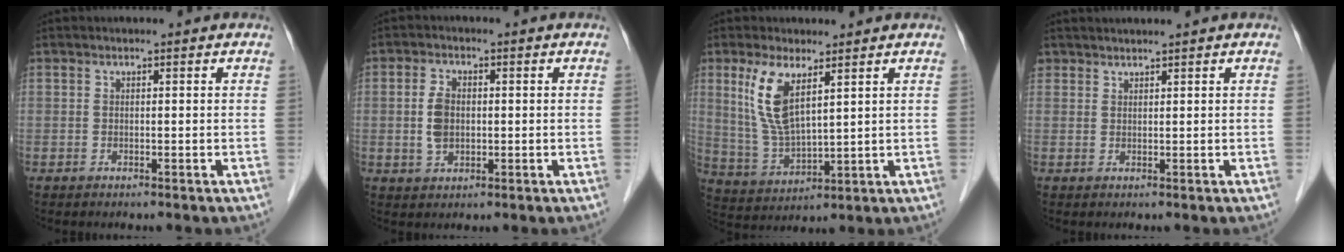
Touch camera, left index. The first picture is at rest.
{"total": 4.3, "force": [-0.1, 2.6, 3.4], "torque": [-0.077, 0.006, 0.002]}
{"total": 8.3, "force": [4.0, 2.1, 7.0], "torque": [-0.157, -0.003, 0.088]}
{"total": 1.4, "force": [1.4, 0.1, 0.3], "torque": [-0.002, 0.012, 0.028]}